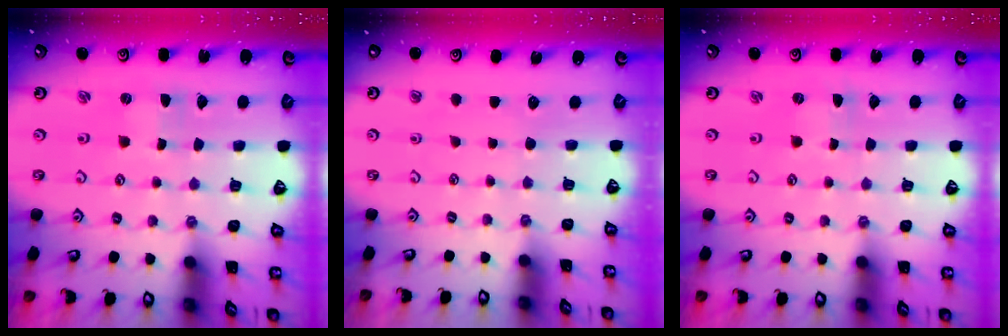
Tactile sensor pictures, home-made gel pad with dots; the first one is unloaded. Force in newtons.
{"total": 0.0}
{"total": 0.0}